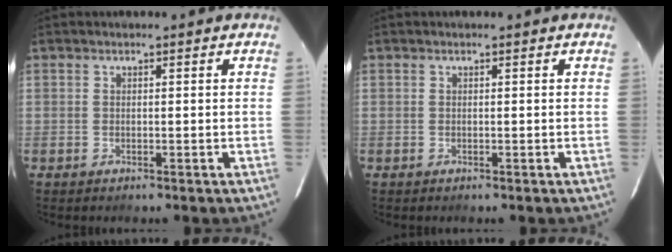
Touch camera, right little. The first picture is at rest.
{"total": 0.0}